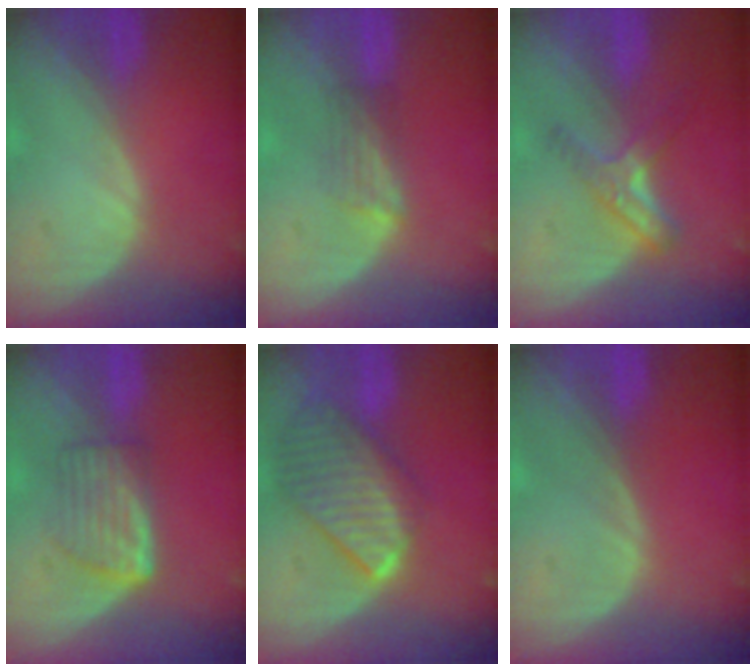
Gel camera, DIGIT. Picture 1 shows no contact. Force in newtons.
{"total": 2.8, "press": 2.5, "slide": 1.4}
{"total": 5.6, "press": 4.9, "slide": 2.6}
{"total": 5.8, "press": 5.2, "slide": 2.5}
{"total": 9.7, "press": 8.3, "slide": 5.0}
{"total": 0.0}